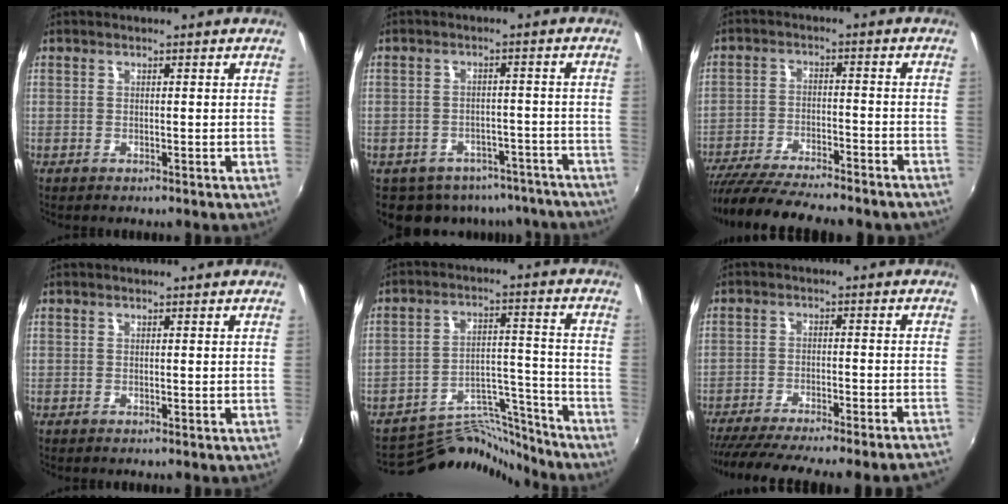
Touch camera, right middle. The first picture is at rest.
{"total": 13.2, "force": [-10.2, 7.3, 4.1], "torque": [-0.091, 0.009, -0.112]}
{"total": 21.0, "force": [-17.9, 3.9, 10.3], "torque": [-0.198, -0.047, -0.272]}
{"total": 0.0}
{"total": 12.6, "force": [-12.5, 1.5, 0.2], "torque": [0.000, 0.051, -0.202]}
{"total": 20.0, "force": [-17.8, 0.7, 9.0], "torque": [-0.163, -0.026, -0.256]}